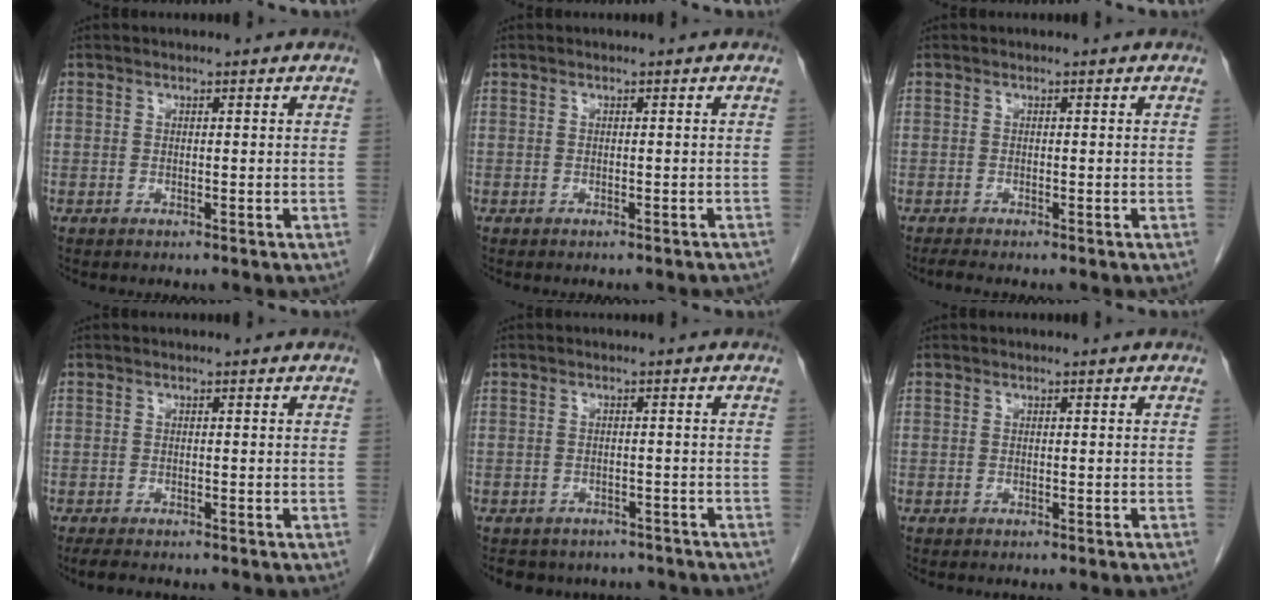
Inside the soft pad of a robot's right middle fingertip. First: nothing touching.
{"total": 3.2, "force": [-2.9, 0.7, 1.1], "torque": [-0.017, -0.009, -0.031]}
{"total": 1.1, "force": [-1.0, -0.2, 0.6], "torque": [-0.019, -0.004, -0.019]}
{"total": 2.7, "force": [-2.2, 0.7, 1.4], "torque": [-0.029, -0.009, -0.030]}
{"total": 7.9, "force": [-7.0, 3.7, 0.9], "torque": [-0.009, 0.012, -0.078]}
{"total": 1.9, "force": [-1.7, 0.0, 0.8], "torque": [-0.014, 0.000, -0.019]}